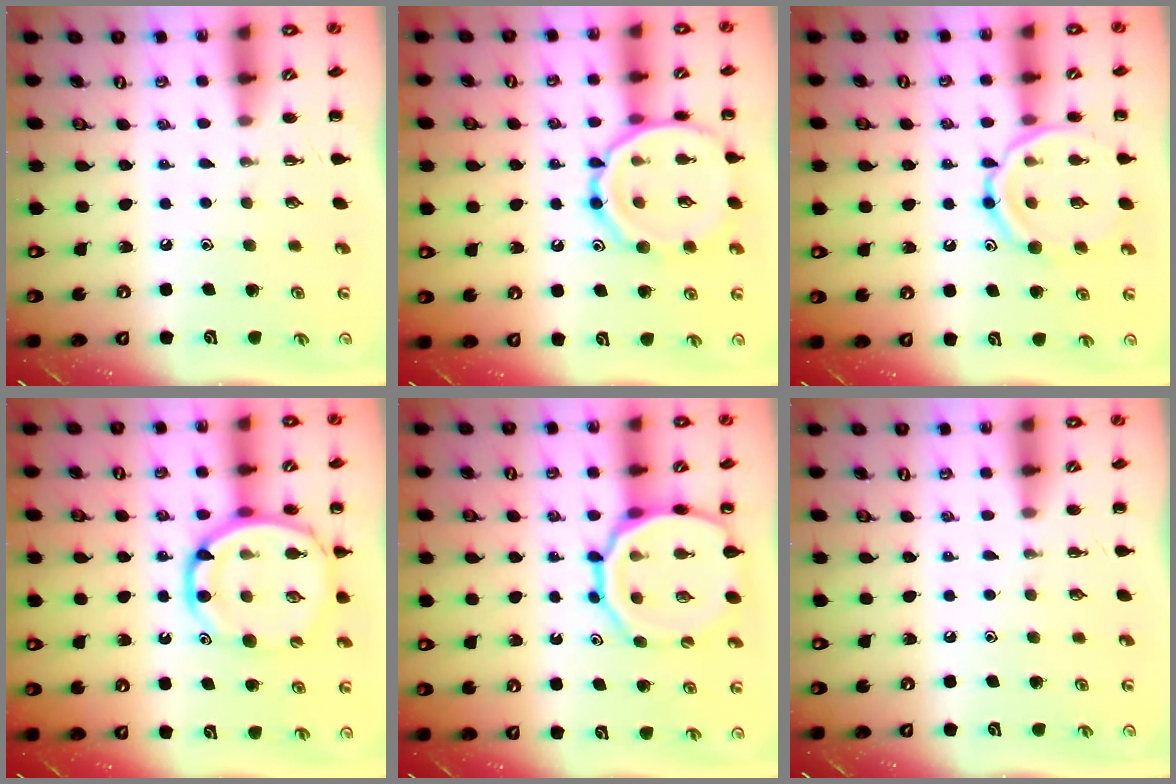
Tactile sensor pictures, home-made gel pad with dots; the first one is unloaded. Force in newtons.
{"total": 15.5, "press": 15.4, "slide": 1.0}
{"total": 13.5, "press": 13.5, "slide": 1.3}
{"total": 15.3, "press": 14.9, "slide": 3.5}
{"total": 16.7, "press": 16.4, "slide": 3.0}
{"total": 0.0}